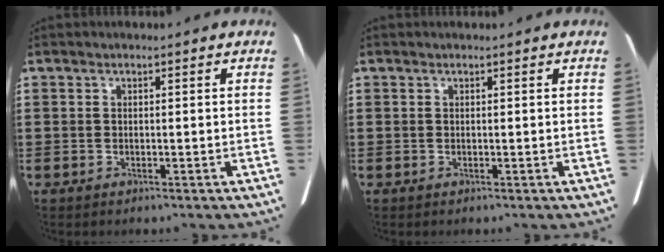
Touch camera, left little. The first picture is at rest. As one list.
[{"total": 0.0}]